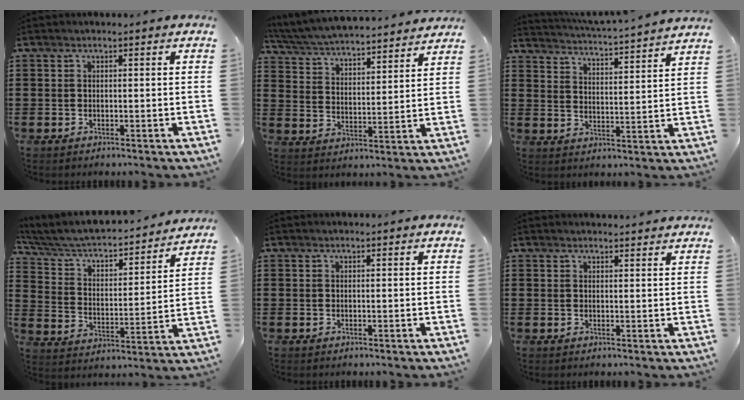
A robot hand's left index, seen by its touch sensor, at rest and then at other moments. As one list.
[{"total": 5.3, "force": [5.2, -0.2, 1.0], "torque": [-0.044, -0.038, 0.086]}, {"total": 3.9, "force": [3.8, -0.7, 0.6], "torque": [-0.033, -0.035, 0.058]}, {"total": 4.8, "force": [4.2, 1.4, 1.7], "torque": [-0.057, -0.042, 0.063]}, {"total": 0.0}, {"total": 1.6, "force": [1.6, 0.0, 0.2], "torque": [-0.007, 0.000, 0.032]}]